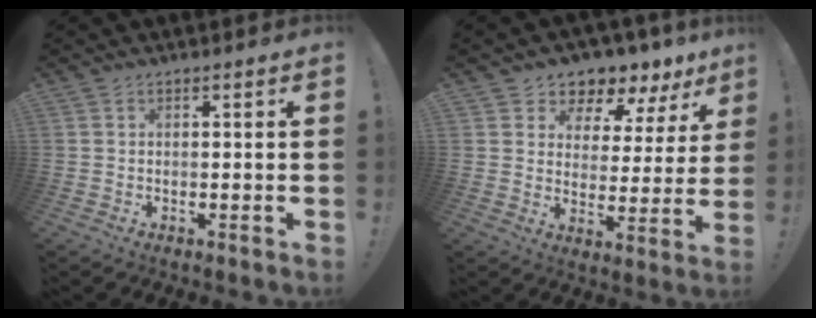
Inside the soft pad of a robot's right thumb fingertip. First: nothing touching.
{"total": 5.1, "force": [4.2, 2.6, 1.2], "torque": [-0.021, -0.048, 0.075]}